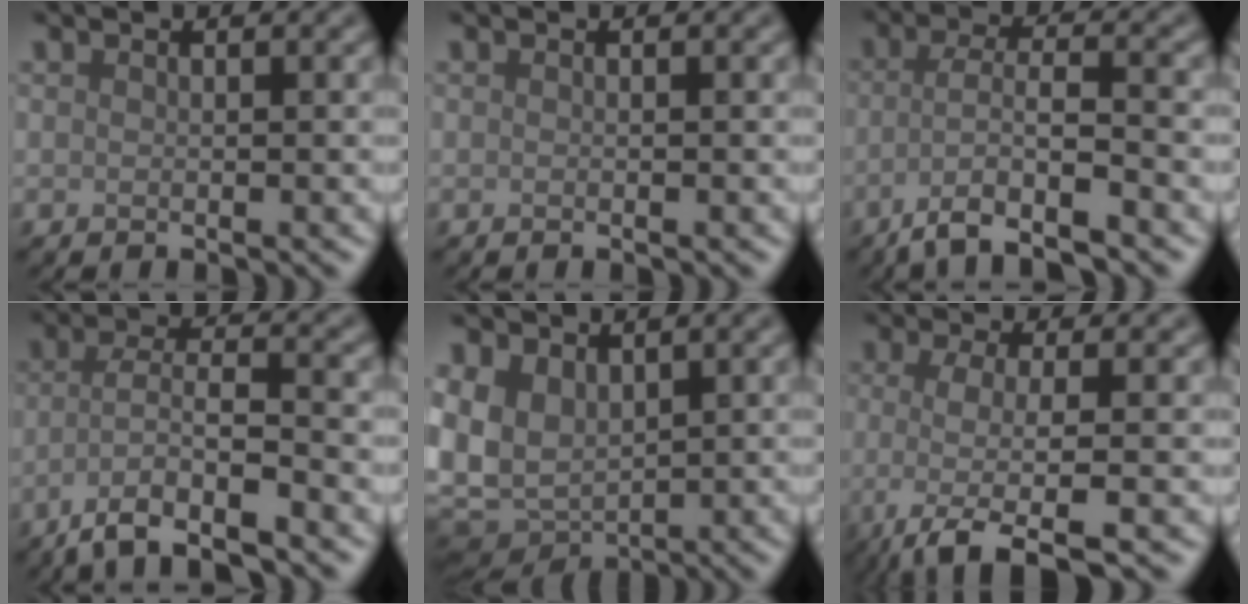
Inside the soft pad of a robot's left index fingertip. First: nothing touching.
{"total": 0.0}
{"total": 5.7, "force": [-3.1, 1.1, 4.6], "torque": [-0.083, 0.002, -0.064]}
{"total": 6.2, "force": [-3.9, 1.4, 4.6], "torque": [-0.084, 0.003, -0.077]}
{"total": 7.3, "force": [0.8, 5.3, 5.0], "torque": [-0.130, -0.011, 0.021]}
{"total": 5.1, "force": [-1.8, 1.3, 4.6], "torque": [-0.071, -0.008, -0.048]}